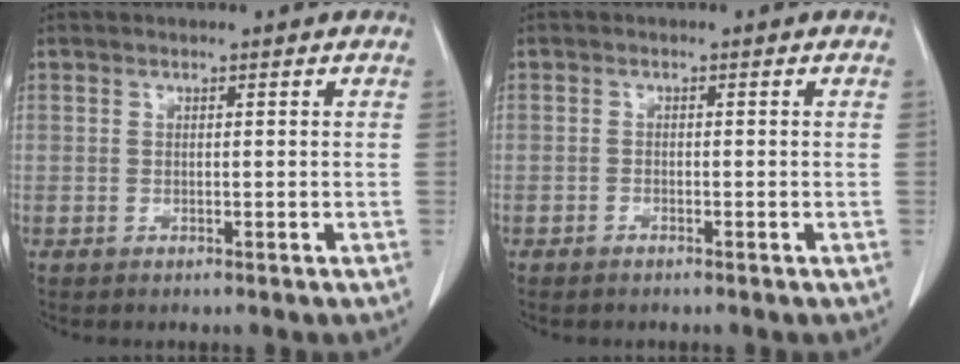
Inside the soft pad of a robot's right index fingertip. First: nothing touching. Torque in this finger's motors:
{"motor_torque": [-0.04, 0.08, 0.09, 0.01]}